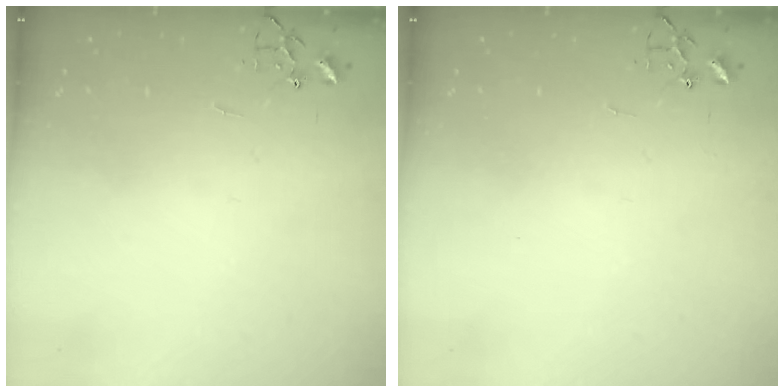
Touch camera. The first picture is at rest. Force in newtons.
{"total": 0.0}